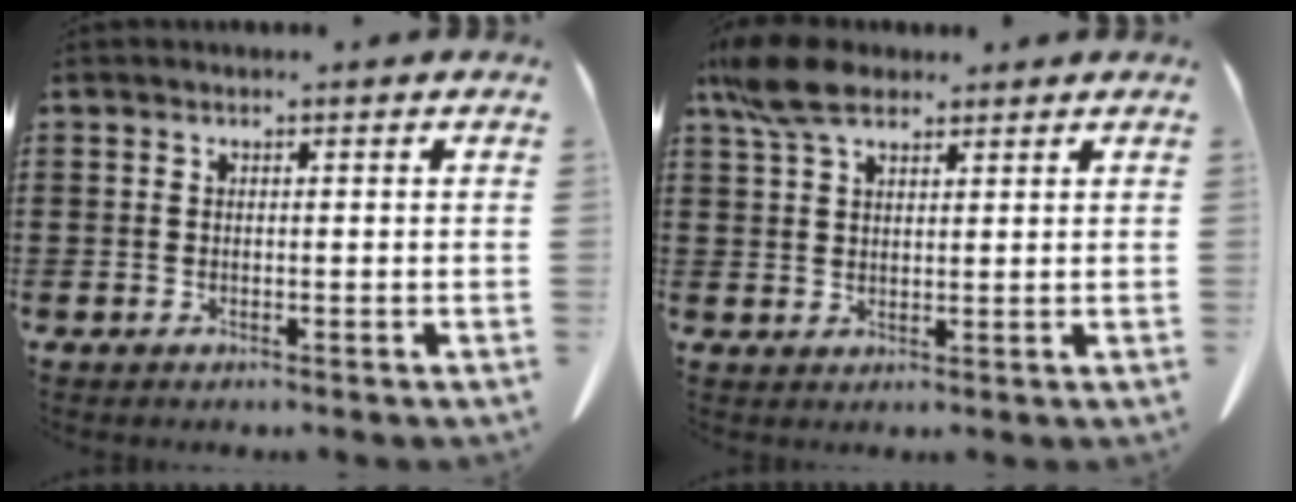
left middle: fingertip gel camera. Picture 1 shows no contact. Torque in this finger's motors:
{"motor_torque": [0.65, 0.38, 0.30, 0.10]}